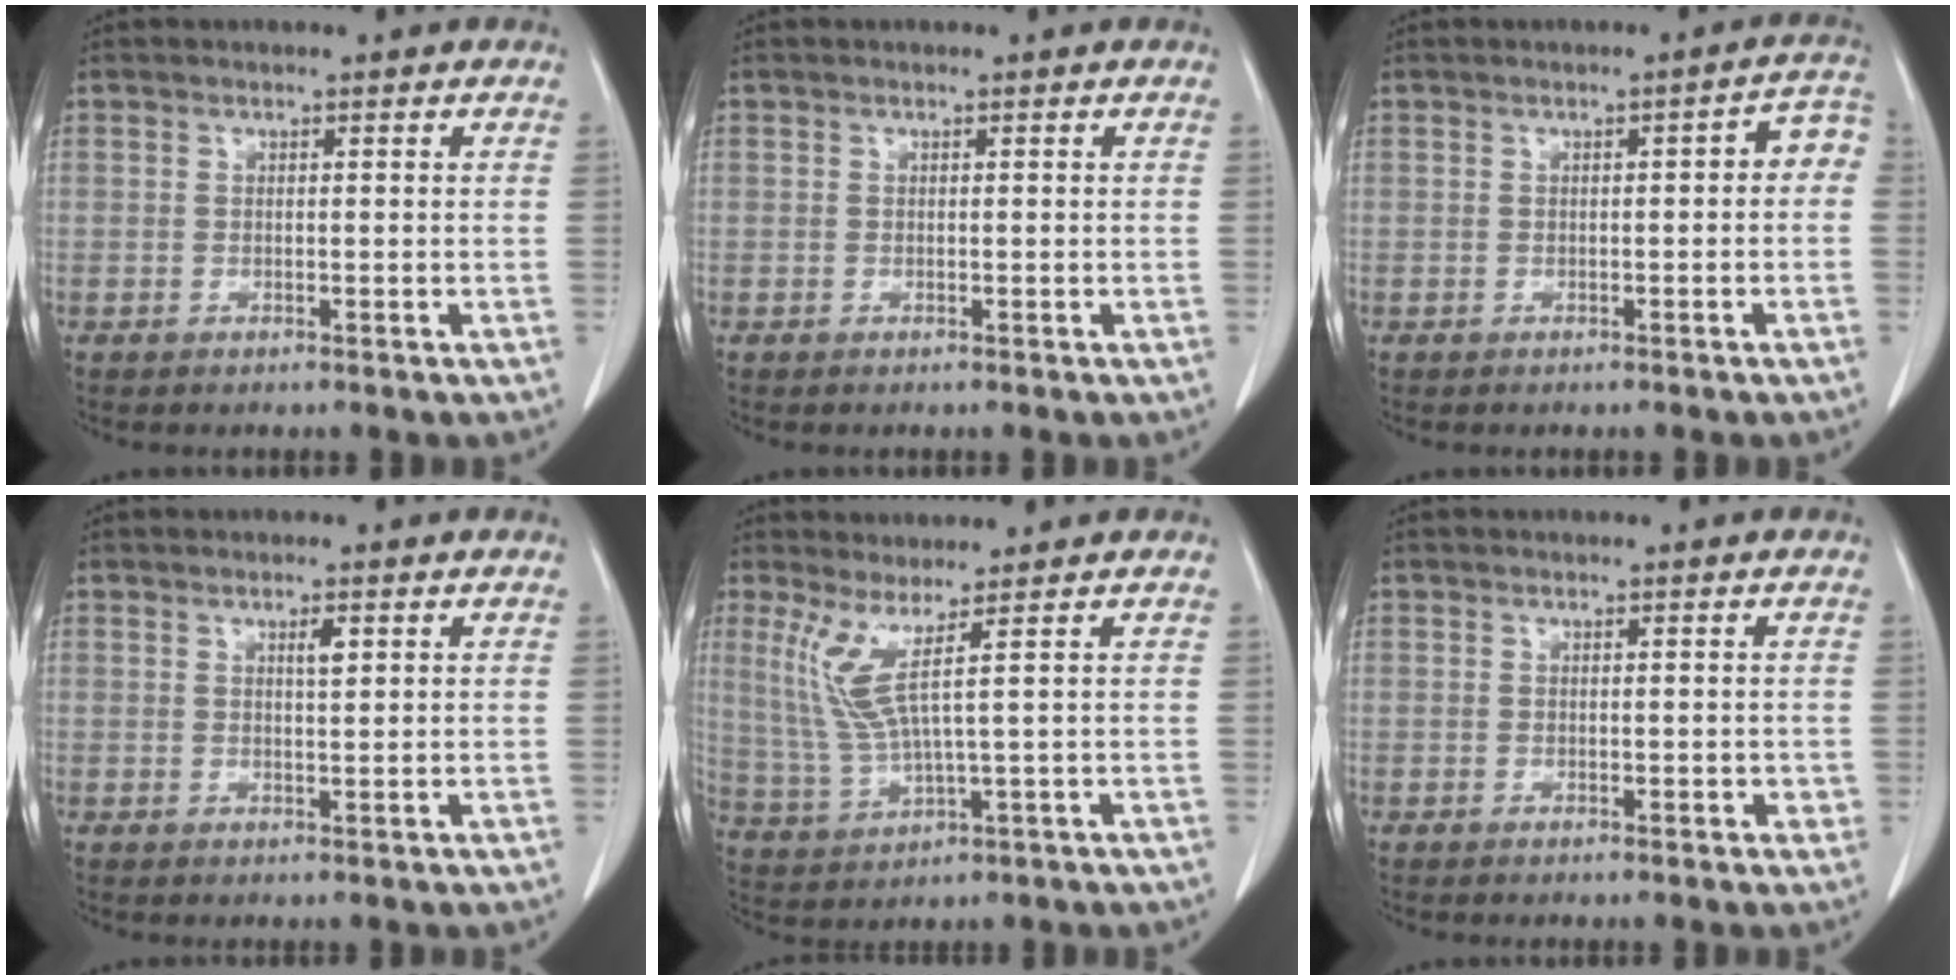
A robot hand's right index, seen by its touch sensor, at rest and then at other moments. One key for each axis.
{"total": 0.0}
{"total": 3.5, "fx": -0.1, "fy": 1.2, "fz": 3.3, "tx": -0.033, "ty": 0.020, "tz": -0.005}
{"total": 1.6, "fx": 0.7, "fy": 0.3, "fz": 1.4, "tx": -0.024, "ty": -0.002, "tz": 0.012}
{"total": 5.8, "fx": 2.5, "fy": -1.0, "fz": 5.1, "tx": -0.123, "ty": -0.009, "tz": 0.062}
{"total": 1.2, "fx": -0.2, "fy": 0.7, "fz": 1.0, "tx": -0.013, "ty": 0.002, "tz": 0.001}